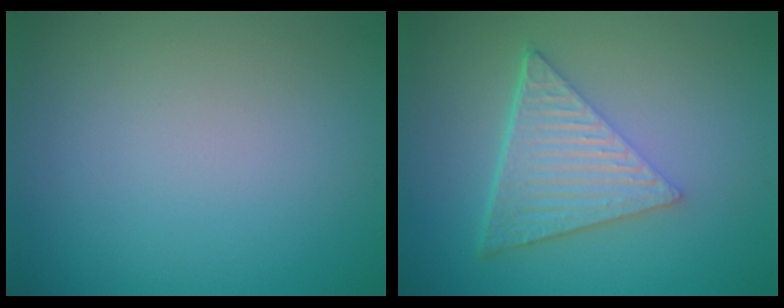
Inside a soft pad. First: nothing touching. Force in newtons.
{"total": 6.6, "press": 4.3, "slide": 5.0}